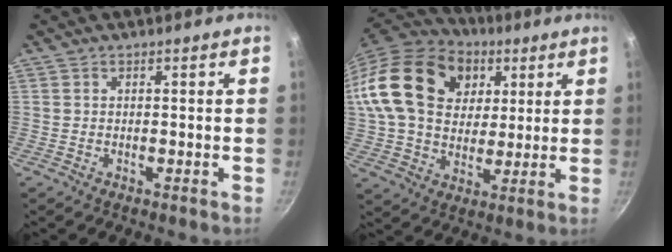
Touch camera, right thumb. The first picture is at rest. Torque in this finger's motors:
{"motor_torque": [-1.02, 2.23, 1.78, 0.06, 0.24]}